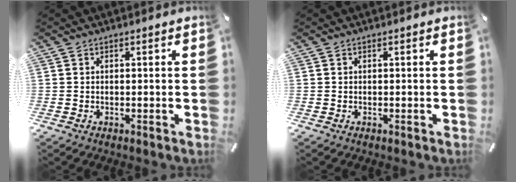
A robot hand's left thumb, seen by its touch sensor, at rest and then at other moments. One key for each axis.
{"total": 0.0}